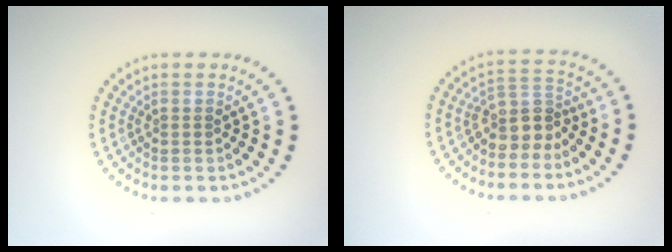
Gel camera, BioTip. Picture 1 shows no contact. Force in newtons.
{"total": 3.0, "press": 2.2, "slide": 2.0}